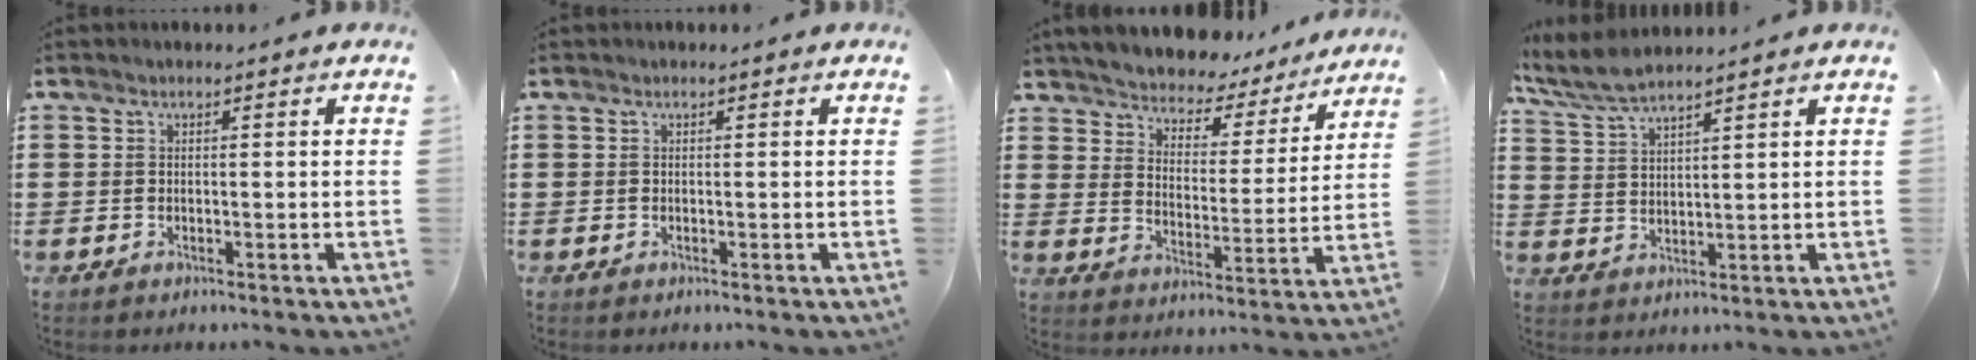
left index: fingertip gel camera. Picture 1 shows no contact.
{"total": 0.0}
{"total": 4.8, "force": [4.7, 0.8, -0.1], "torque": [-0.029, -0.042, 0.076]}
{"total": 5.0, "force": [4.4, 0.6, 2.2], "torque": [-0.057, -0.007, 0.082]}